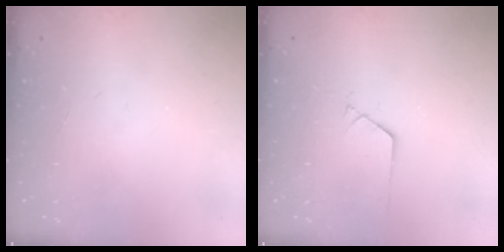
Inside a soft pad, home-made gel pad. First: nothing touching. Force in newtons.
{"total": 0.9, "press": 0.9, "slide": 0.1}